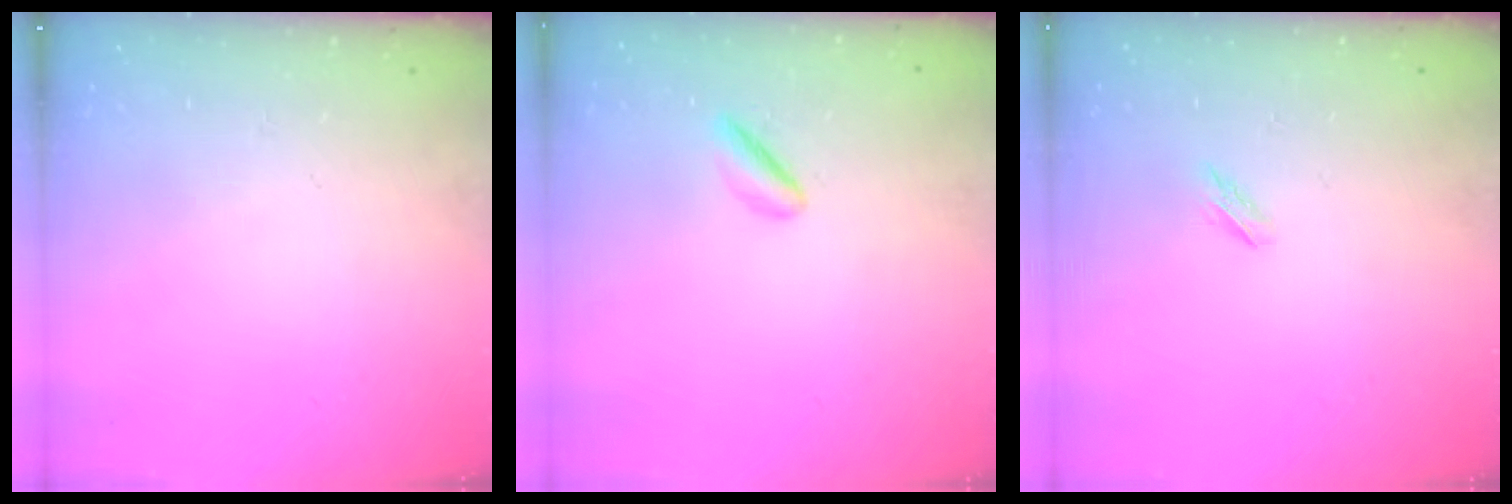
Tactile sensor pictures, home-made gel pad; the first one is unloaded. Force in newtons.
{"total": 2.8, "press": 2.6, "slide": 0.9}
{"total": 1.7, "press": 1.5, "slide": 0.6}